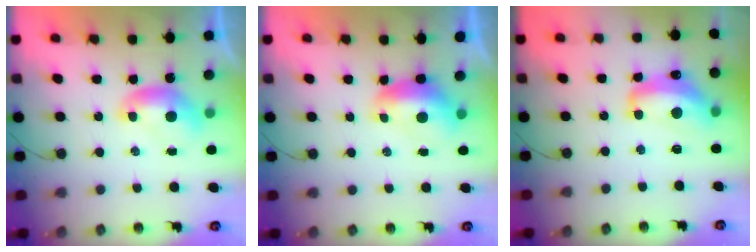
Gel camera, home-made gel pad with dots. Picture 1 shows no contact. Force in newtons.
{"total": 1.7, "press": 1.5, "slide": 0.7}
{"total": 7.9, "press": 7.9, "slide": 0.7}